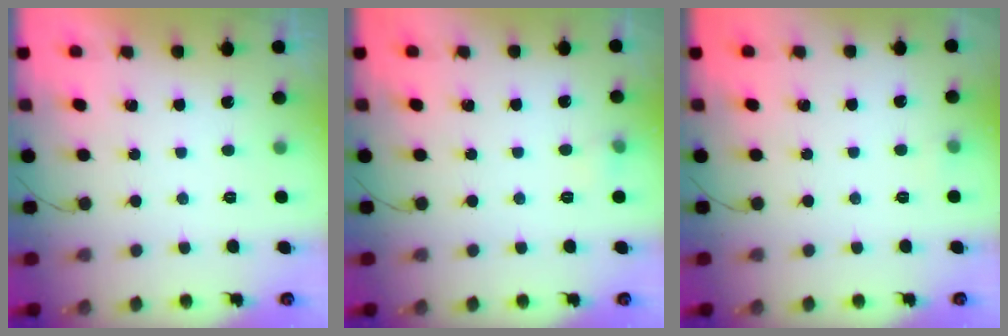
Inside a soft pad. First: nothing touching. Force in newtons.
{"total": 4.2, "press": 4.0, "slide": 1.3}
{"total": 3.7, "press": 3.6, "slide": 1.0}